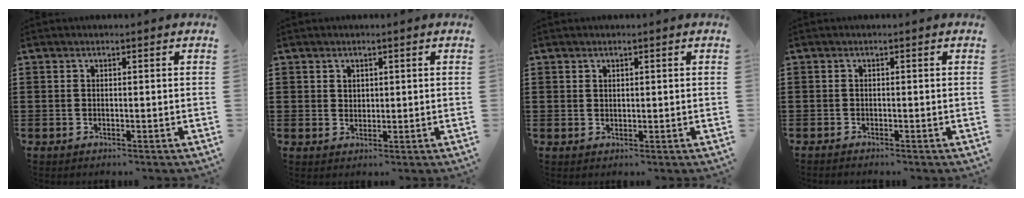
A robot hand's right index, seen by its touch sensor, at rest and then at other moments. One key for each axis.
{"total": 1.4, "fx": 0.8, "fy": 1.1, "fz": 0.2, "tx": -0.007, "ty": 0.005, "tz": 0.016}
{"total": 0.8, "fx": 0.5, "fy": 0.5, "fz": 0.3, "tx": -0.006, "ty": 0.003, "tz": 0.010}
{"total": 0.6, "fx": -0.6, "fy": 0.1, "fz": 0.0, "tx": -0.002, "ty": 0.000, "tz": -0.014}